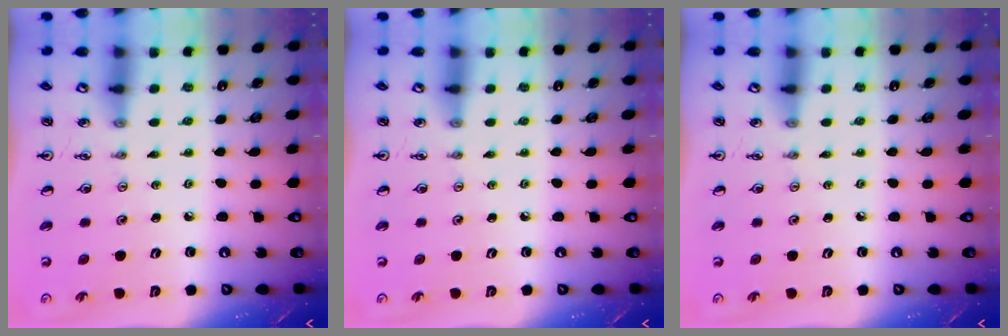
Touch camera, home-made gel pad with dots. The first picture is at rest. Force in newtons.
{"total": 0.0}
{"total": 0.0}